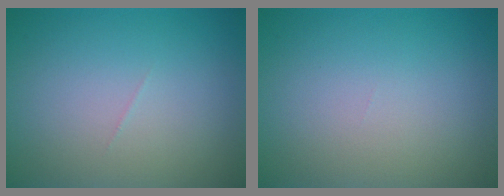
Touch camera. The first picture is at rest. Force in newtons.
{"total": 0.0}